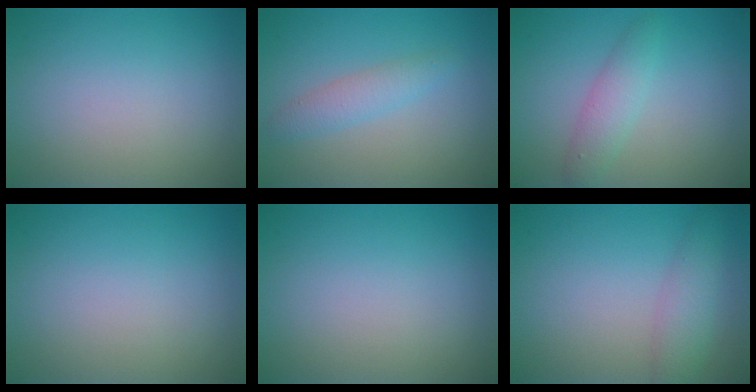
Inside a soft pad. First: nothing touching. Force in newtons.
{"total": 2.1, "press": 2.1, "slide": 0.0}
{"total": 2.4, "press": 2.4, "slide": 0.1}
{"total": 0.0}
{"total": 0.0}
{"total": 2.8, "press": 2.8, "slide": 0.1}